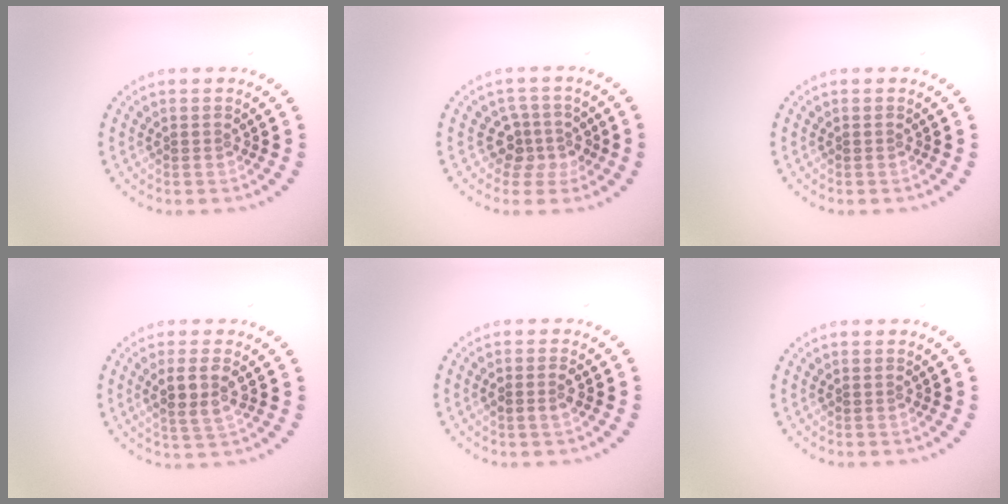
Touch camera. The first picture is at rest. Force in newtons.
{"total": 3.0, "press": 2.2, "slide": 2.0}
{"total": 0.0}
{"total": 2.9, "press": 2.6, "slide": 1.2}
{"total": 1.4, "press": 1.4, "slide": 0.3}
{"total": 0.0}